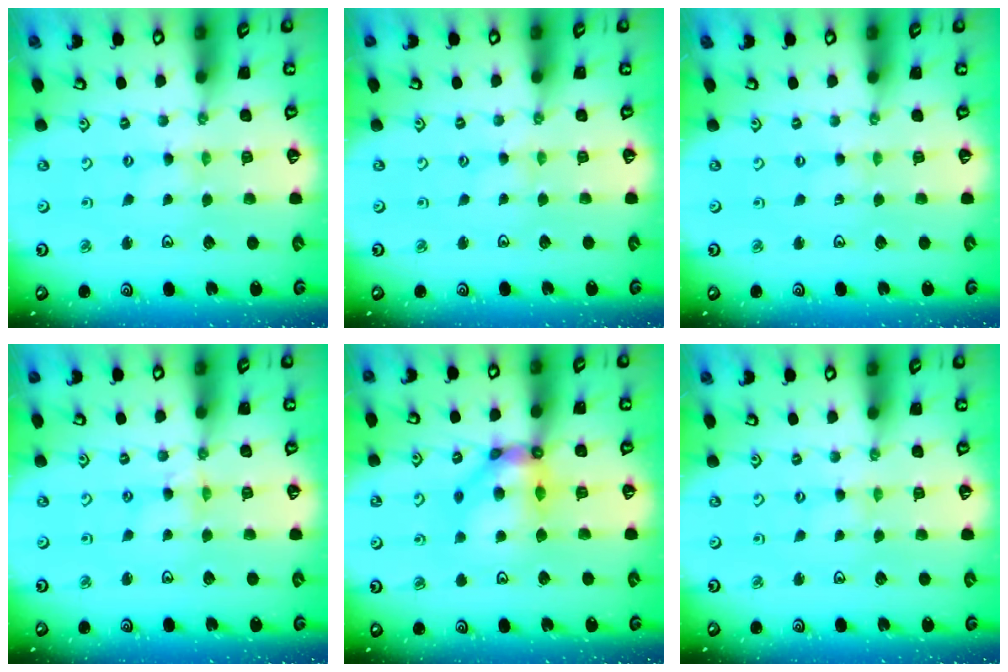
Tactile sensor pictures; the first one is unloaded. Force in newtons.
{"total": 1.1, "press": 1.1, "slide": 0.2}
{"total": 0.0}
{"total": 2.4, "press": 2.4, "slide": 0.3}
{"total": 11.3, "press": 11.2, "slide": 1.1}
{"total": 0.5, "press": 0.5, "slide": 0.1}